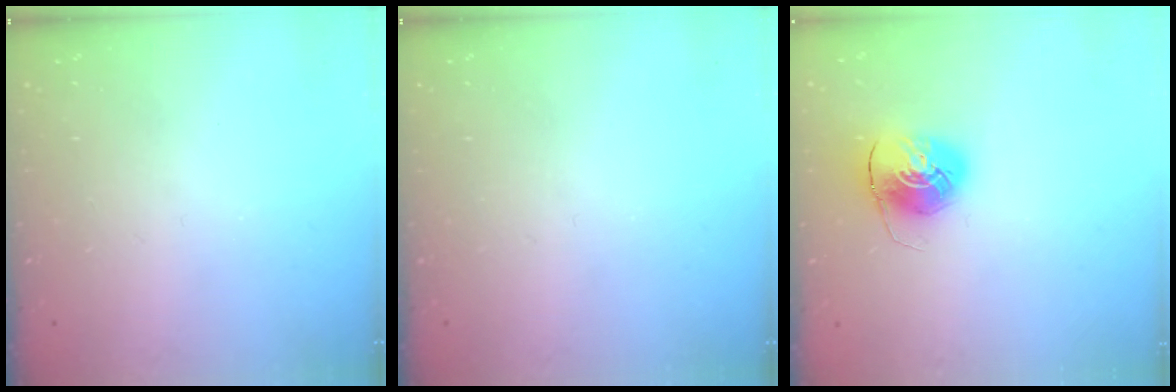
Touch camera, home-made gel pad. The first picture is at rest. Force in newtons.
{"total": 0.0}
{"total": 8.6, "press": 8.6, "slide": 0.6}